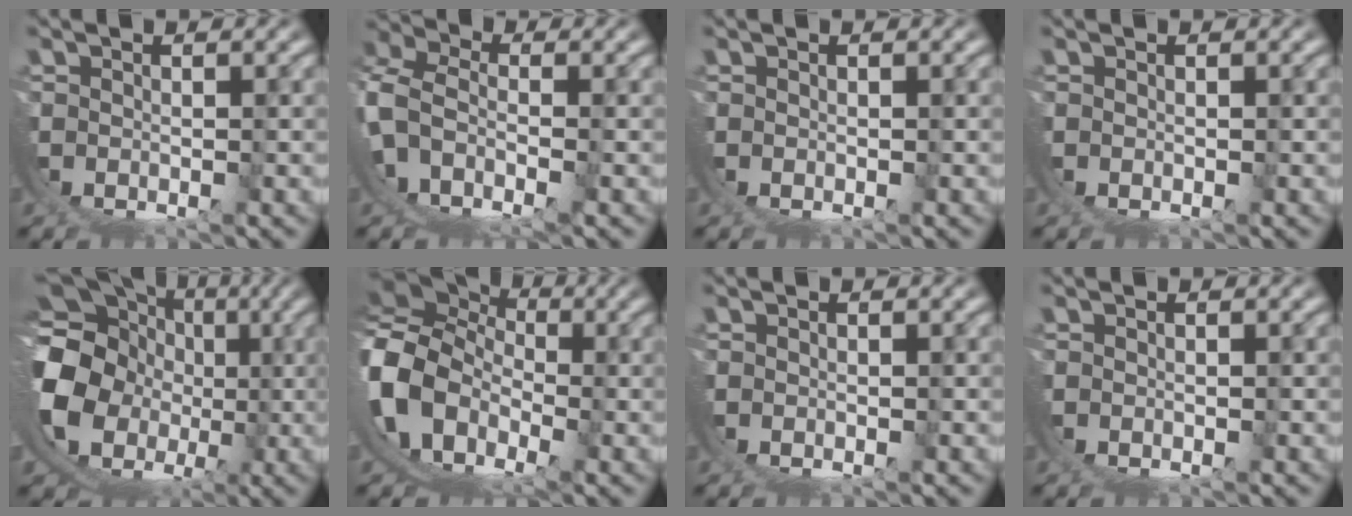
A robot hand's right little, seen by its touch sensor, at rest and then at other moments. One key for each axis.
{"total": 6.8, "fx": -1.8, "fy": 4.7, "fz": 4.6, "tx": -0.120, "ty": -0.032, "tz": -0.024}
{"total": 0.0}
{"total": 0.0}
{"total": 18.8, "fx": -0.3, "fy": 15.7, "fz": 10.3, "tx": -0.231, "ty": -0.071, "tz": 0.005}
{"total": 18.1, "fx": -1.8, "fy": 16.0, "fz": 8.2, "tx": -0.244, "ty": -0.069, "tz": -0.034}
{"total": 0.0}
{"total": 0.0}